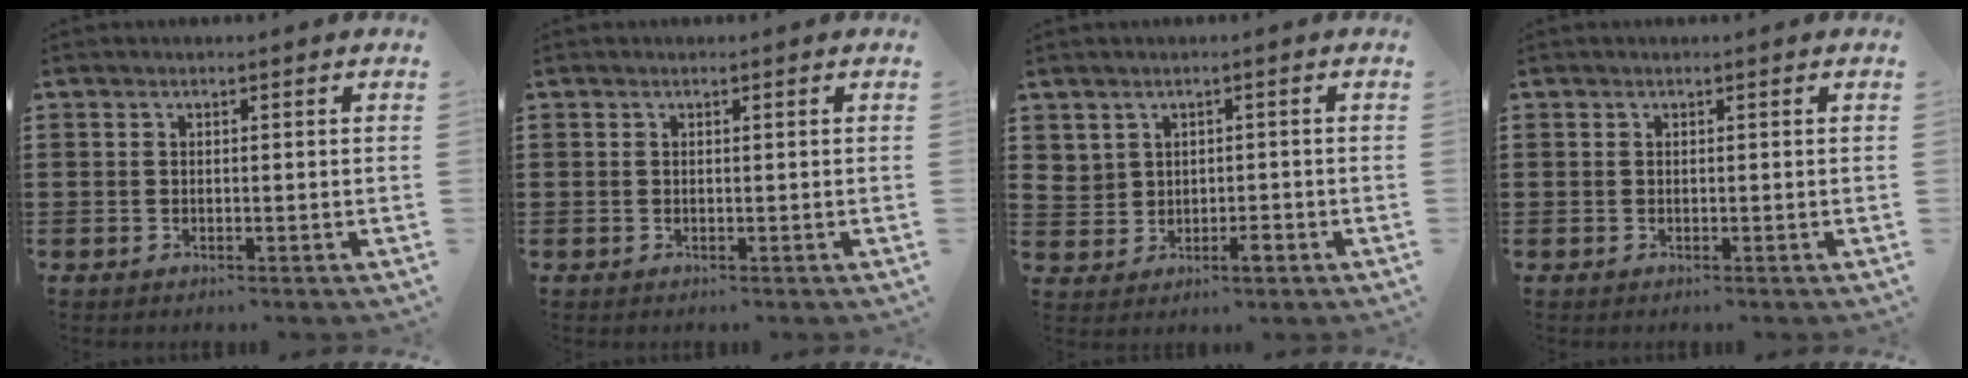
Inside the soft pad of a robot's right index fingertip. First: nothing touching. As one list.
[{"total": 0.0}, {"total": 2.3, "force": [0.1, 1.9, 1.2], "torque": [-0.030, 0.001, 0.001]}, {"total": 0.0}]